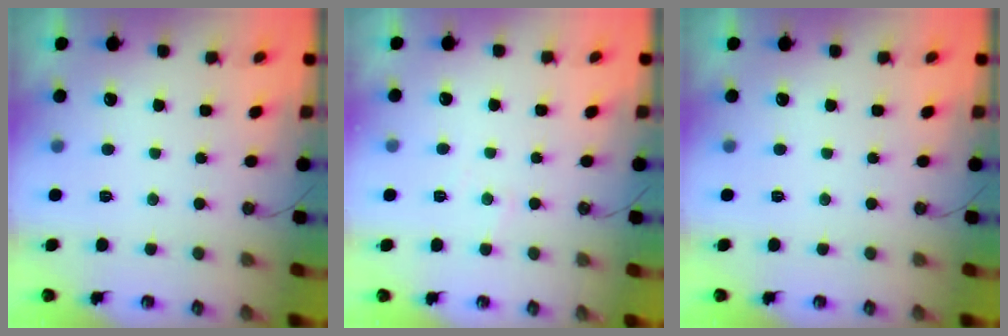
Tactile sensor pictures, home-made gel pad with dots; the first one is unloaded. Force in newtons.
{"total": 3.0, "press": 2.9, "slide": 0.6}
{"total": 0.0}